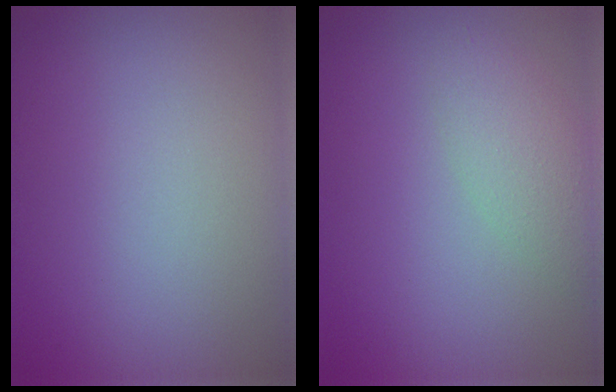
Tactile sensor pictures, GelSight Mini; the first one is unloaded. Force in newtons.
{"total": 2.8, "press": 2.8, "slide": 0.1}